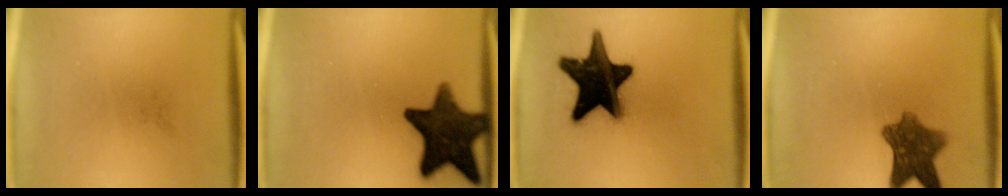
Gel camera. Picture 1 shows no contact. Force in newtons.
{"total": 14.4}
{"total": 19.9}
{"total": 8.2}